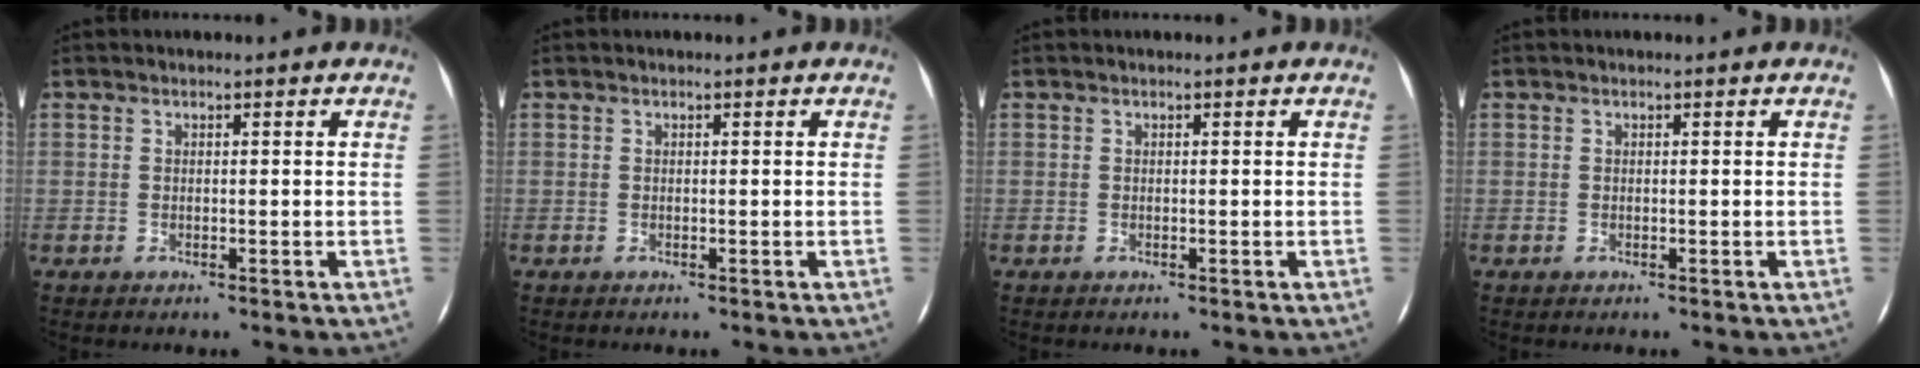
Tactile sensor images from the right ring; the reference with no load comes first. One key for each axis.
{"total": 0.0}
{"total": 0.0}
{"total": 0.0}